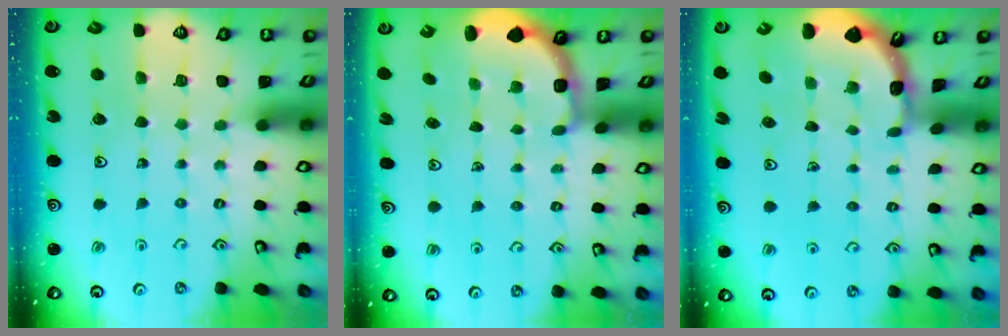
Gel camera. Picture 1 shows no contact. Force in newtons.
{"total": 2.7, "press": 2.1, "slide": 1.7}
{"total": 1.6, "press": 1.6, "slide": 0.2}